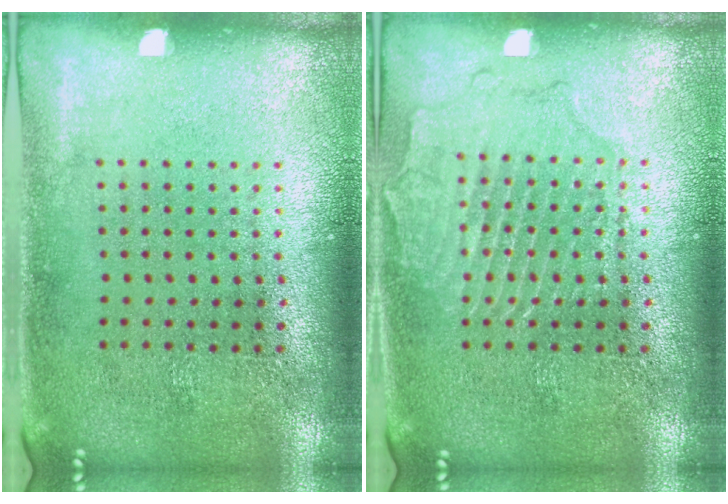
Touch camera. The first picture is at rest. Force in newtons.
{"total": 2.1, "press": 2.1, "slide": 0.2}